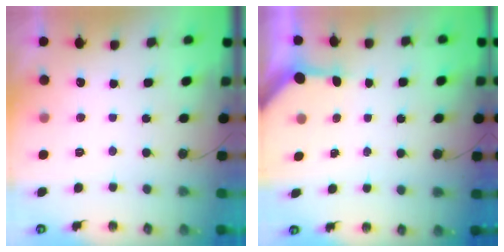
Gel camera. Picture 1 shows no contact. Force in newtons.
{"total": 3.6, "press": 3.6, "slide": 0.3}